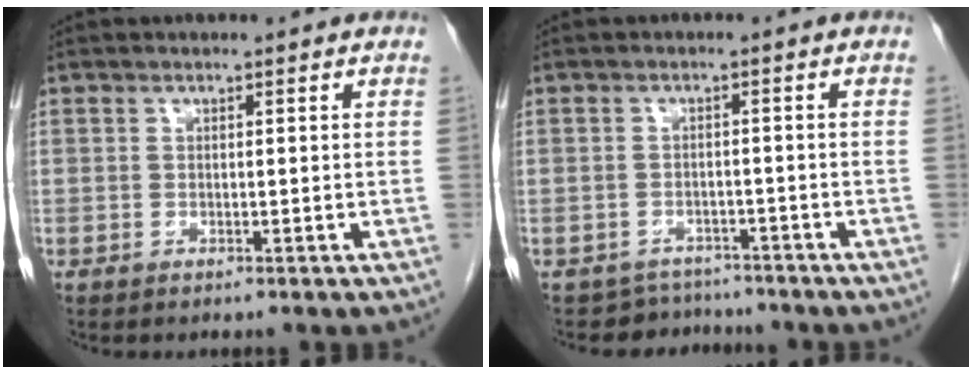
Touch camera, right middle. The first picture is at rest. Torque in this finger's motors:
{"motor_torque": [-0.54, -0.16, -0.03, -0.04]}